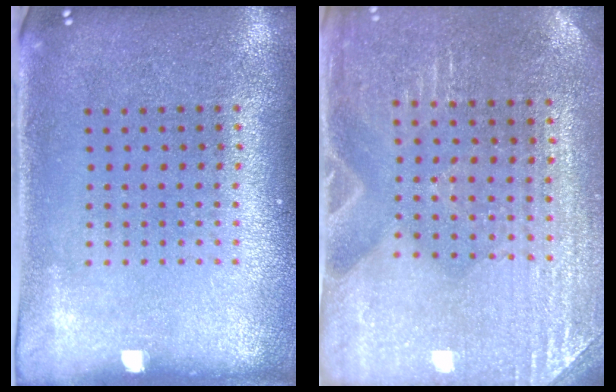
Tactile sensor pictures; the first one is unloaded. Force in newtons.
{"total": 3.0, "press": 2.9, "slide": 0.2}